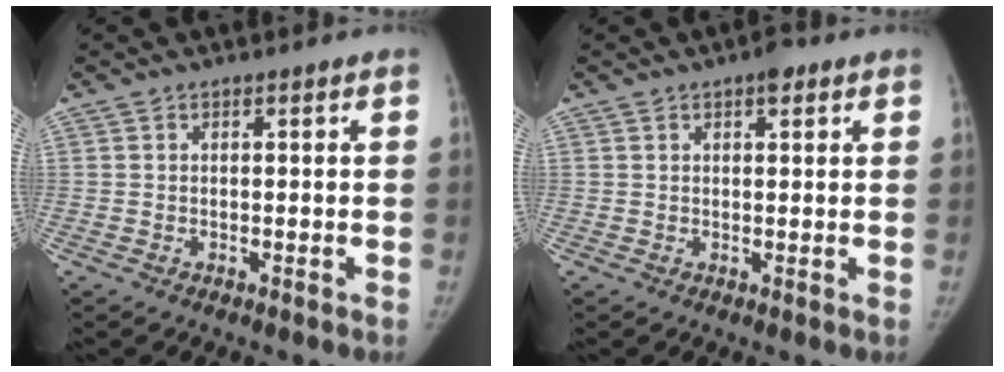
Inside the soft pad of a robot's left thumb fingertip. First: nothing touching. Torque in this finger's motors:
{"motor_torque": [0.64, 0.46, 0.43, -0.86, 0.09]}